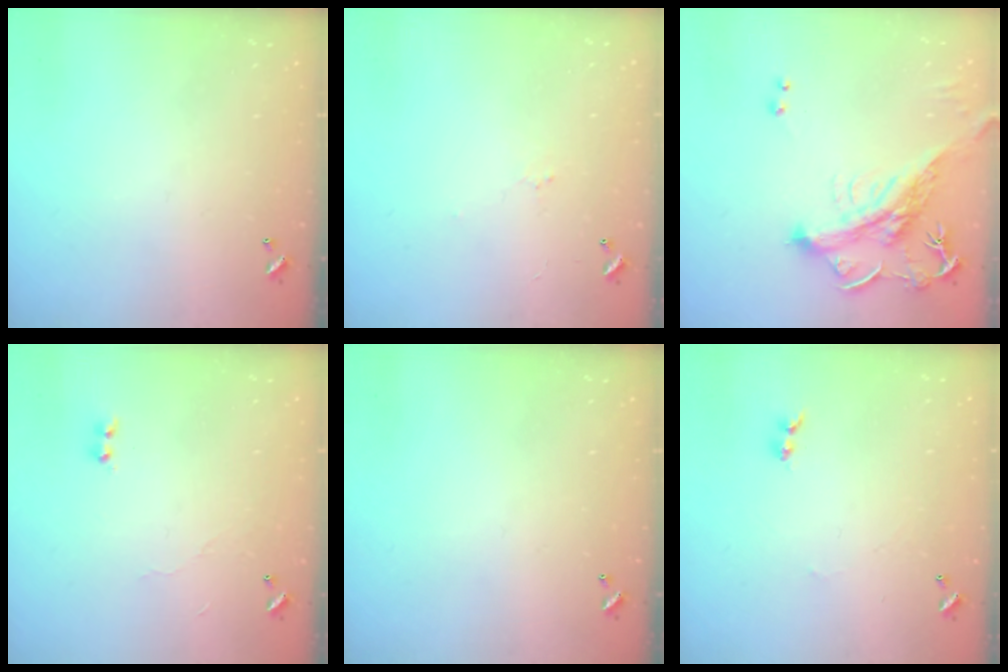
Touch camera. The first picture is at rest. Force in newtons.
{"total": 1.9, "press": 1.8, "slide": 0.6}
{"total": 3.5, "press": 3.2, "slide": 1.4}
{"total": 5.4, "press": 5.4, "slide": 0.3}
{"total": 0.0}
{"total": 1.1, "press": 0.9, "slide": 0.5}